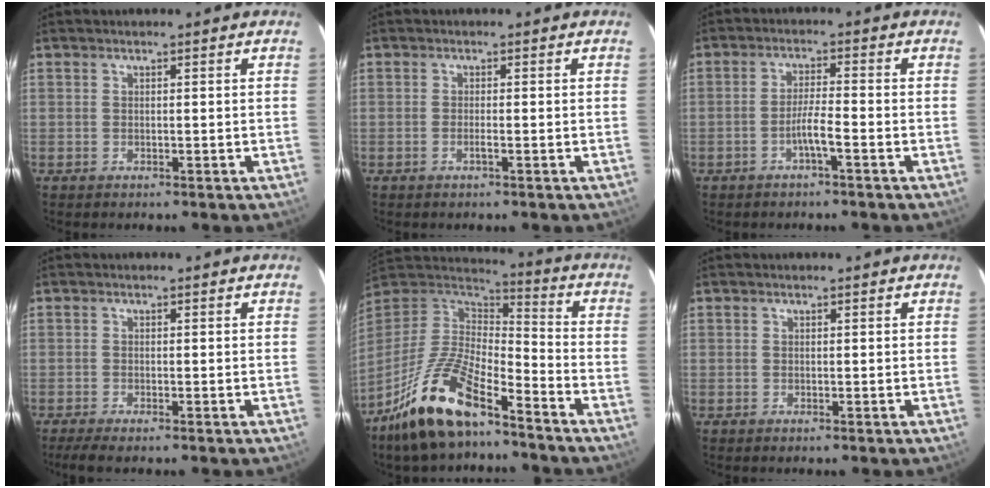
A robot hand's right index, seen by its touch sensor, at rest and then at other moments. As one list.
[{"total": 0.8, "force": [-0.4, -0.1, 0.8], "torque": [-0.016, 0.002, -0.005]}, {"total": 3.4, "force": [-1.6, -0.1, 3.0], "torque": [-0.056, 0.005, -0.030]}, {"total": 2.7, "force": [-2.1, 0.1, 1.8], "torque": [-0.032, -0.006, -0.038]}, {"total": 16.3, "force": [-11.2, 4.5, 10.9], "torque": [-0.227, -0.001, -0.208]}, {"total": 0.0}]